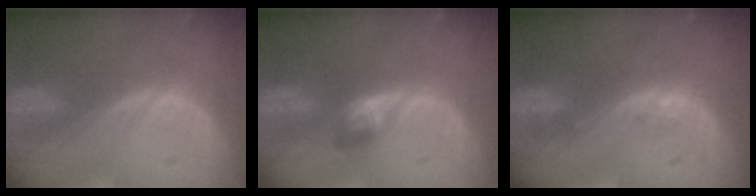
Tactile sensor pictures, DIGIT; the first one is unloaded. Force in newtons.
{"total": 2.9, "press": 2.7, "slide": 1.0}
{"total": 1.2, "press": 1.2, "slide": 0.1}